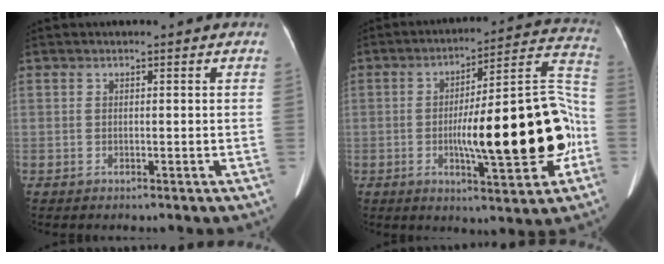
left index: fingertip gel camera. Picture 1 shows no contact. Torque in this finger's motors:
{"motor_torque": [1.51, 0.63, 1.06, 0.18]}